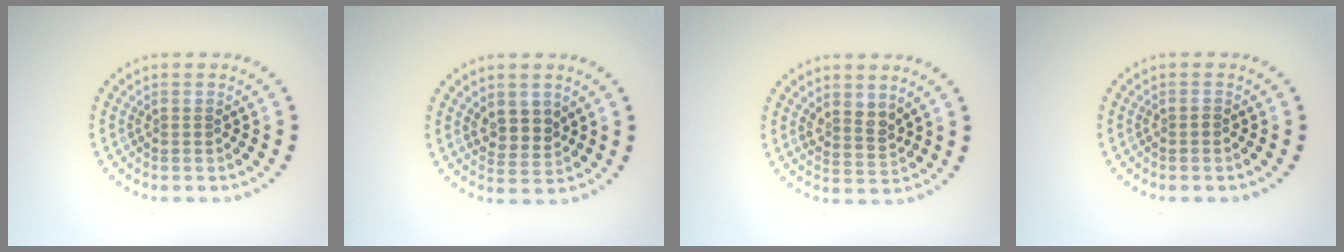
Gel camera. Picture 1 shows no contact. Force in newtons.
{"total": 2.4, "press": 2.3, "slide": 0.9}
{"total": 2.2, "press": 1.8, "slide": 1.3}
{"total": 0.7, "press": 0.7, "slide": 0.1}